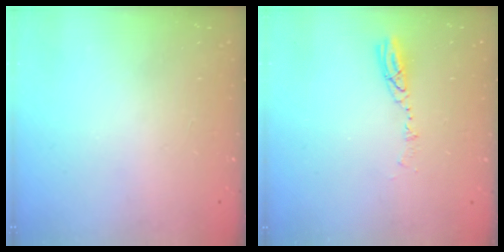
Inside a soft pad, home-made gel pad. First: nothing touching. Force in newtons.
{"total": 4.7, "press": 4.6, "slide": 0.5}